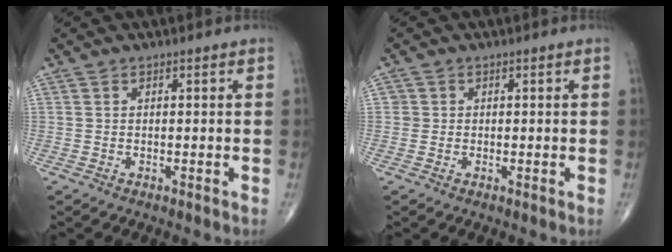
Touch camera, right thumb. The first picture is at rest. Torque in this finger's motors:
{"motor_torque": [-0.28, -0.03, -0.03, -0.10, 0.00]}